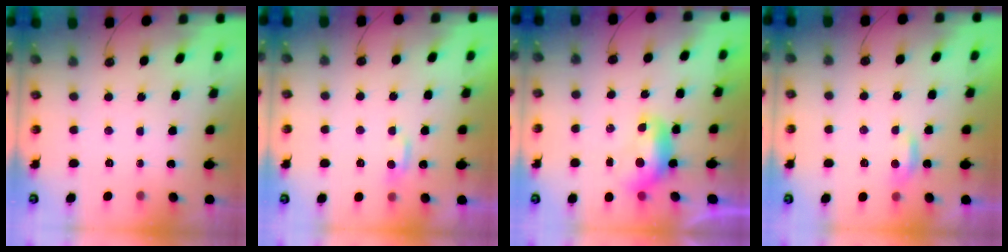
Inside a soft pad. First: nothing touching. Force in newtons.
{"total": 0.0}
{"total": 1.3, "press": 1.2, "slide": 0.4}
{"total": 1.3, "press": 1.2, "slide": 0.5}